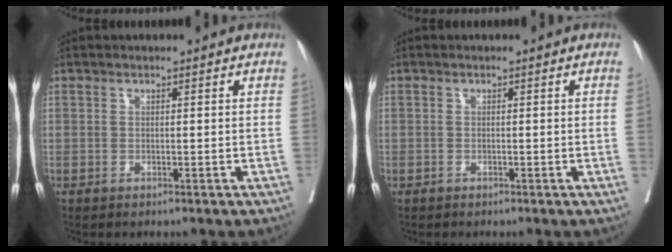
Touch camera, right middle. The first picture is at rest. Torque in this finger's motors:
{"motor_torque": [0.35, -0.36, -0.75, -0.21]}